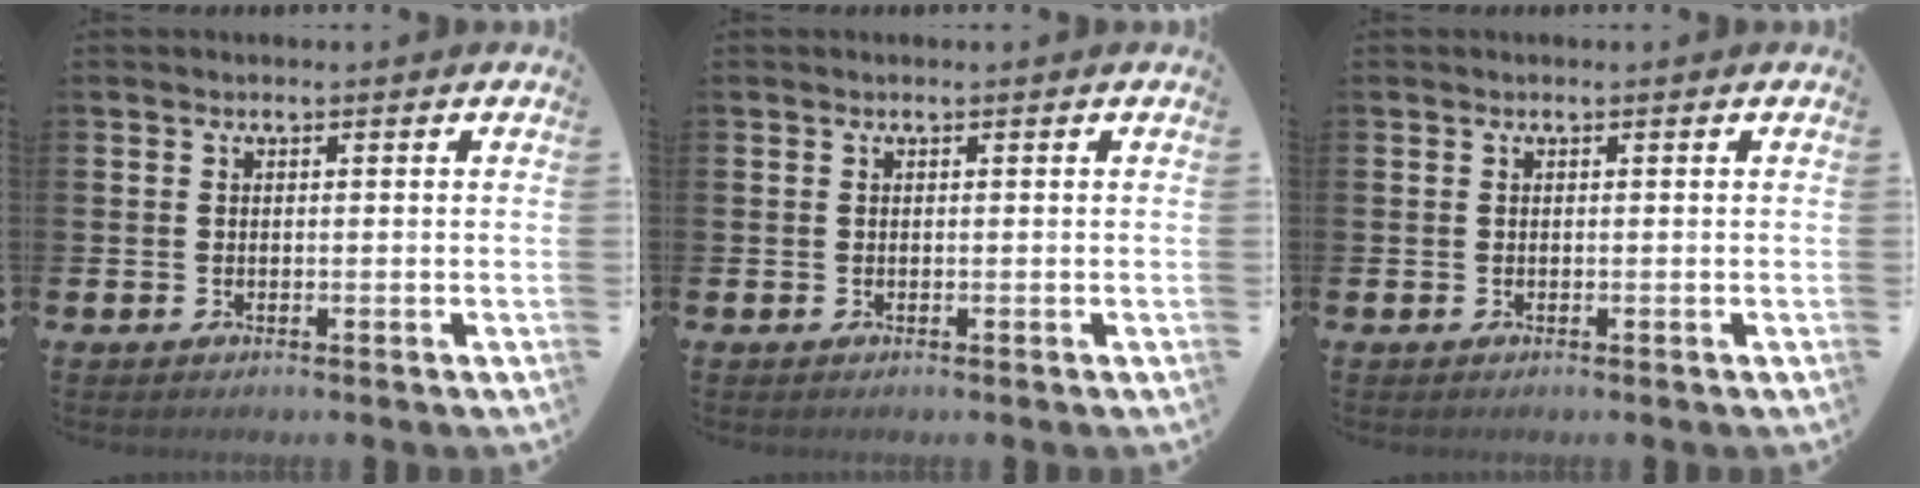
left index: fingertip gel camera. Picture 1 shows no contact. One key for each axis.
{"total": 0.0}
{"total": 0.0}